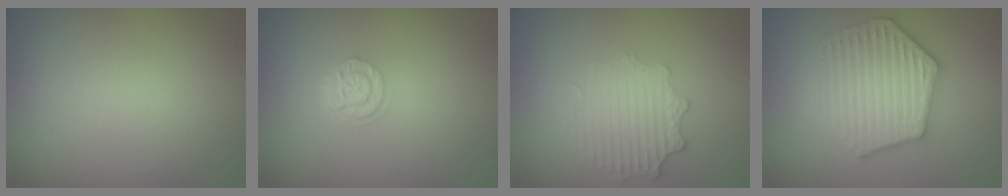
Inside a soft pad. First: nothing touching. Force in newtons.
{"total": 2.3, "press": 1.9, "slide": 1.4}
{"total": 2.7, "press": 2.6, "slide": 0.8}
{"total": 6.3, "press": 6.2, "slide": 1.0}